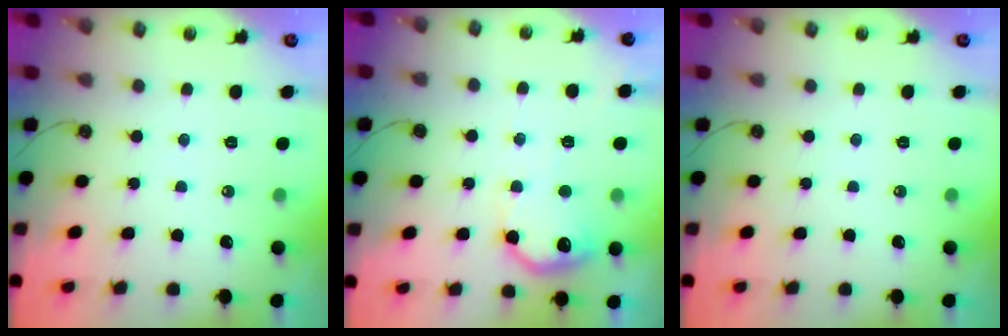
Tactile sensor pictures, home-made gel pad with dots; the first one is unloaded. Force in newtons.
{"total": 12.4, "press": 12.4, "slide": 0.8}
{"total": 0.0}